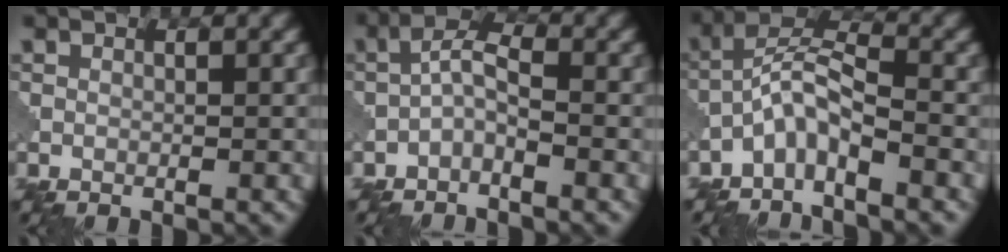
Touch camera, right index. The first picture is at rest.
{"total": 2.3, "force": [-1.3, 0.6, 1.8], "torque": [-0.038, 0.011, -0.034]}
{"total": 4.2, "force": [-2.7, 1.0, 3.0], "torque": [-0.059, 0.016, -0.061]}